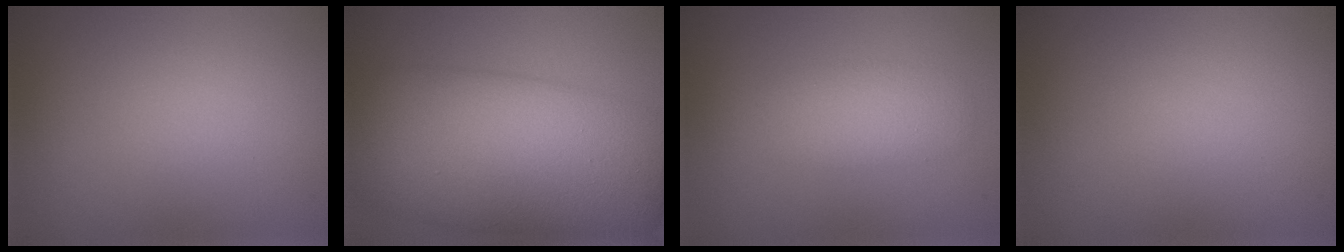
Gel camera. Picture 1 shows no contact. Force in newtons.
{"total": 13.3, "press": 13.3, "slide": 0.3}
{"total": 2.8, "press": 2.8, "slide": 0.1}
{"total": 0.0}